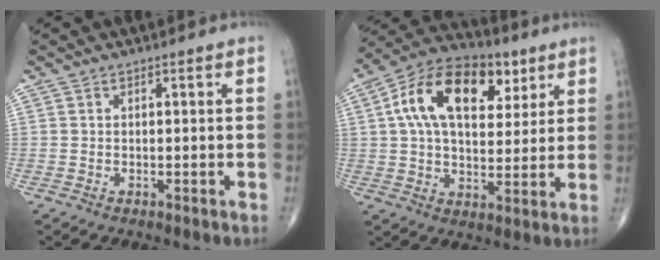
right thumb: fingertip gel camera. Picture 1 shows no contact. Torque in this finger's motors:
{"motor_torque": [-0.56, 0.96, 1.46, 0.66, 0.50]}